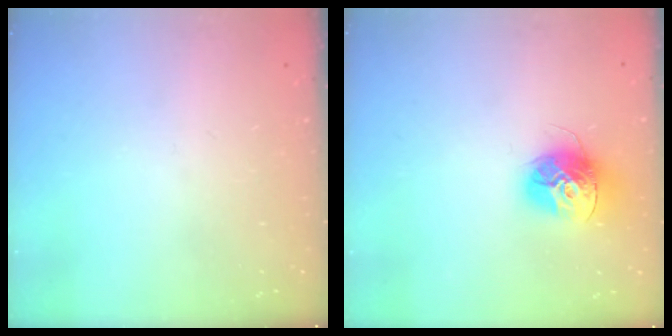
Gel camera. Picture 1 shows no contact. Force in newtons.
{"total": 14.4, "press": 14.4, "slide": 1.3}